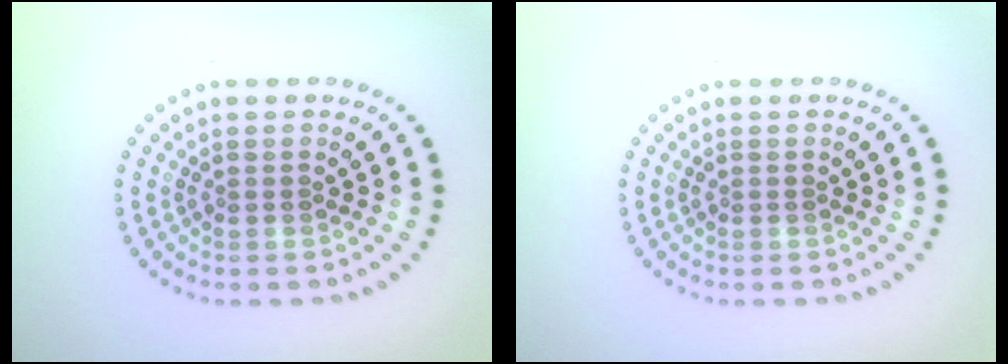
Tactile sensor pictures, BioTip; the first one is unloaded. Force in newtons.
{"total": 0.0}